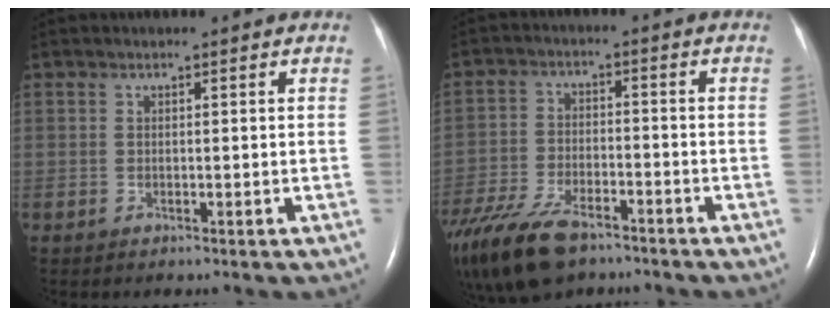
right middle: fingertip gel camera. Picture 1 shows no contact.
{"total": 15.6, "force": [-11.3, 6.3, 8.7], "torque": [-0.213, -0.029, -0.195]}